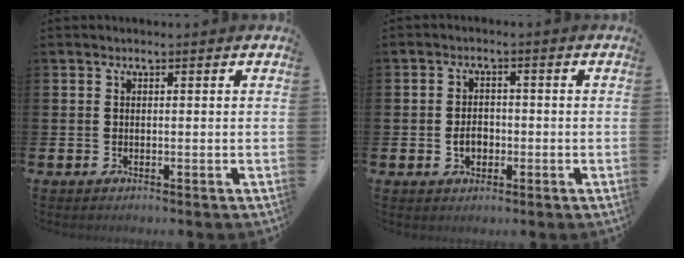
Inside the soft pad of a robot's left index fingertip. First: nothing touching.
{"total": 2.6, "force": [-0.7, 1.9, 1.6], "torque": [-0.017, -0.002, -0.019]}